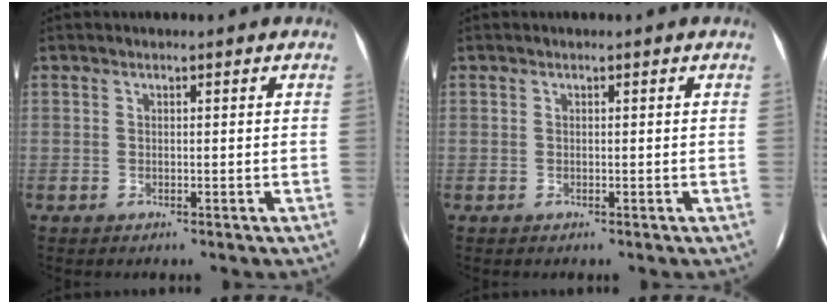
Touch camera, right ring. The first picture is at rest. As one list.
[{"total": 0.0}]